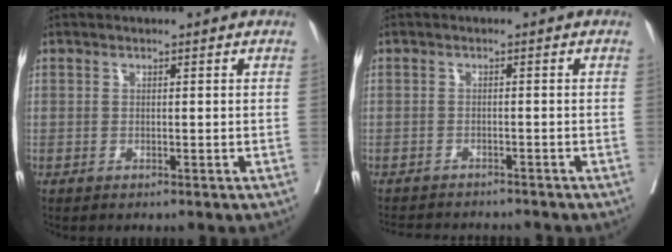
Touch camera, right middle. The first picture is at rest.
{"total": 8.1, "force": [-7.7, 1.4, 2.1], "torque": [-0.029, -0.003, -0.104]}